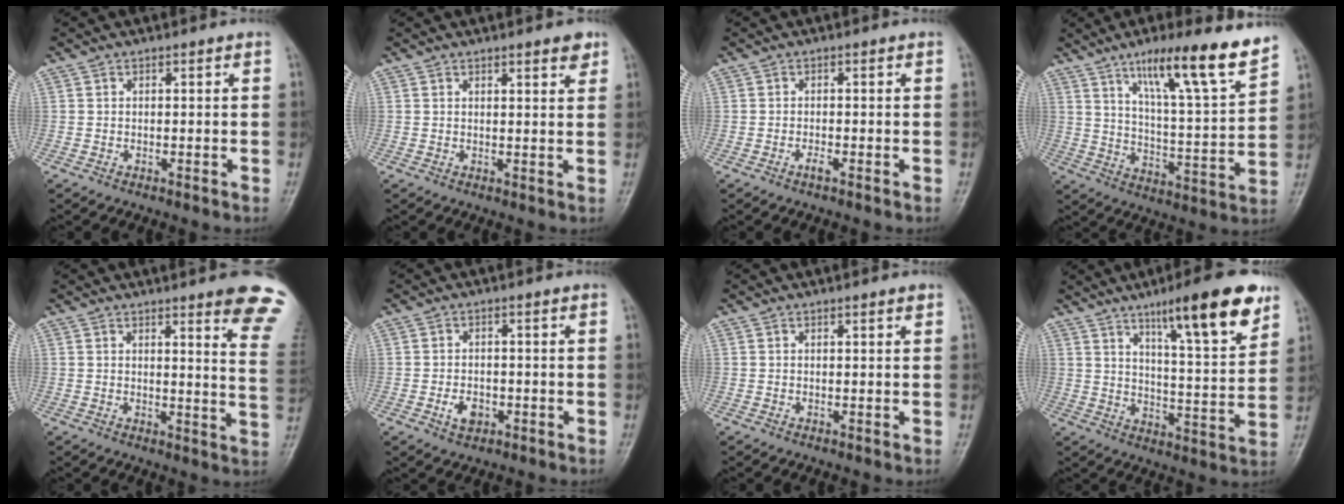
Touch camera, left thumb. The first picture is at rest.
{"total": 3.3, "force": [2.3, 0.8, 2.3], "torque": [-0.021, -0.012, 0.028]}
{"total": 1.2, "force": [-0.7, 0.2, 0.9], "torque": [-0.018, 0.004, -0.012]}
{"total": 17.0, "force": [11.4, 1.9, 12.4], "torque": [-0.181, -0.061, 0.187]}
{"total": 12.9, "force": [9.1, 1.2, 9.0], "torque": [-0.082, -0.057, 0.089]}
{"total": 3.5, "force": [-1.3, 2.4, 2.2], "torque": [-0.033, 0.005, -0.019]}
{"total": 1.1, "force": [0.7, 0.1, 0.9], "torque": [-0.010, -0.003, 0.010]}
{"total": 17.1, "force": [10.5, 3.2, 13.1], "torque": [-0.174, -0.052, 0.163]}